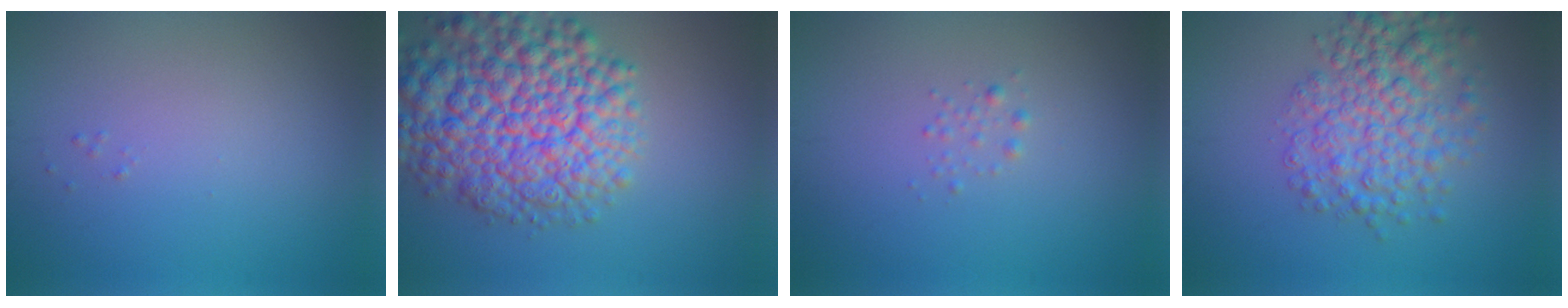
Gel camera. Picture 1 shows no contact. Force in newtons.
{"total": 11.4, "press": 11.4, "slide": 0.5}
{"total": 0.7, "press": 0.7, "slide": 0.0}
{"total": 6.1, "press": 6.1, "slide": 0.1}